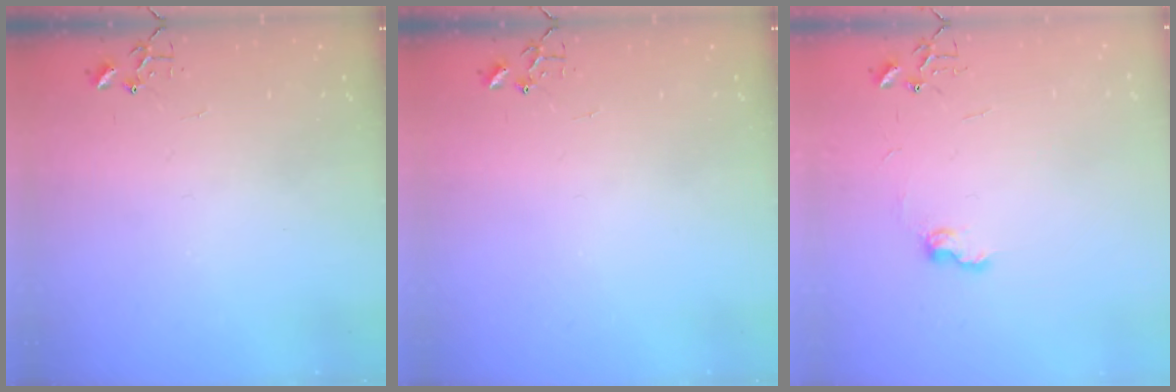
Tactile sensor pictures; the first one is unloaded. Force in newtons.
{"total": 0.0}
{"total": 7.6, "press": 7.5, "slide": 0.7}